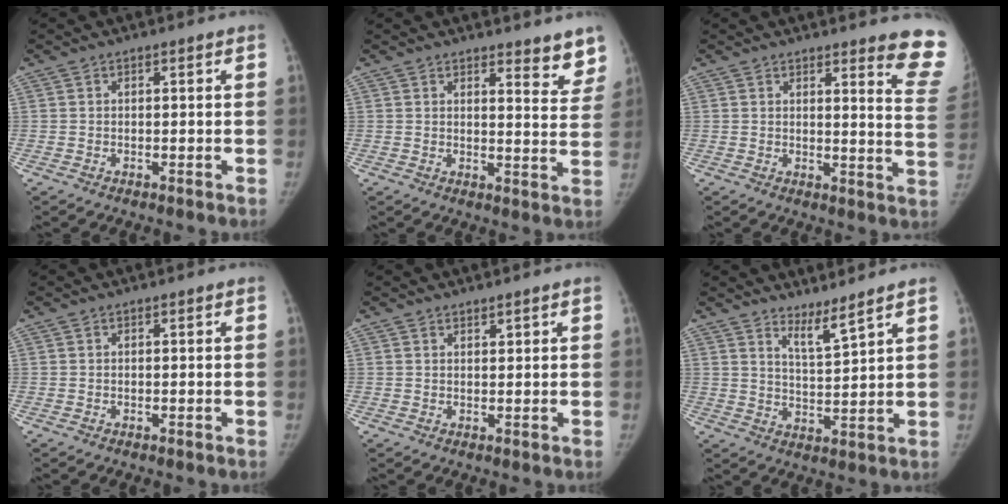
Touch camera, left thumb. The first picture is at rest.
{"total": 7.0, "force": [5.8, 2.2, 3.3], "torque": [-0.004, -0.041, 0.061]}
{"total": 10.5, "force": [9.1, 1.0, 5.2], "torque": [-0.035, -0.090, 0.082]}
{"total": 0.0}
{"total": 1.0, "force": [0.9, 0.2, 0.3], "torque": [0.000, -0.007, 0.016]}
{"total": 4.8, "force": [4.1, -0.2, 2.5], "torque": [-0.044, -0.053, 0.081]}